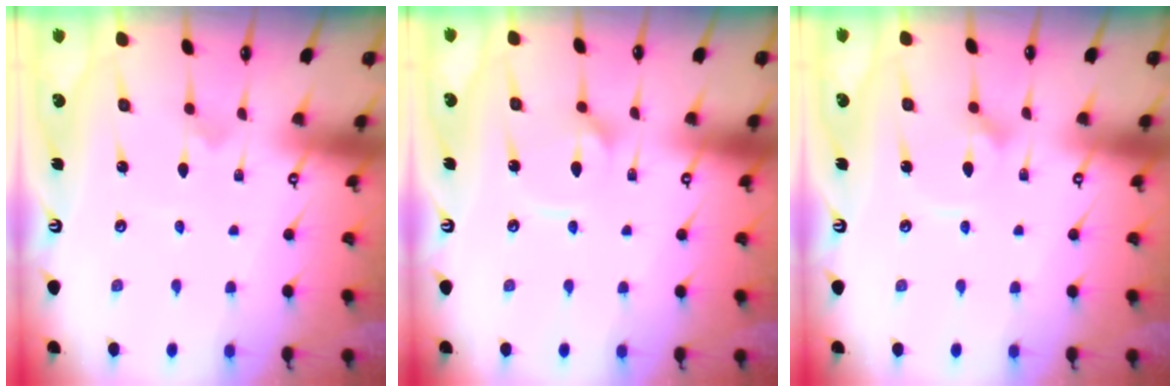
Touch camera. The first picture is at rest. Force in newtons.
{"total": 3.6, "press": 3.6, "slide": 0.4}
{"total": 3.8, "press": 3.8, "slide": 0.5}